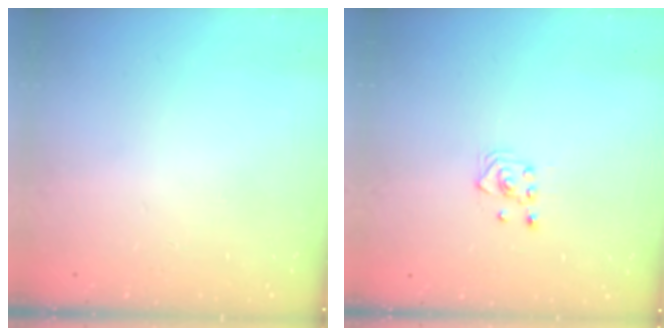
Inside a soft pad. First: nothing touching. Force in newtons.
{"total": 3.0, "press": 2.6, "slide": 1.5}